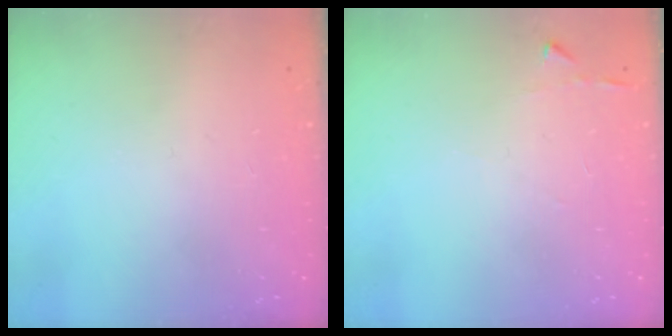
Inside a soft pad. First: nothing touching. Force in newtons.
{"total": 2.9, "press": 2.9, "slide": 0.3}